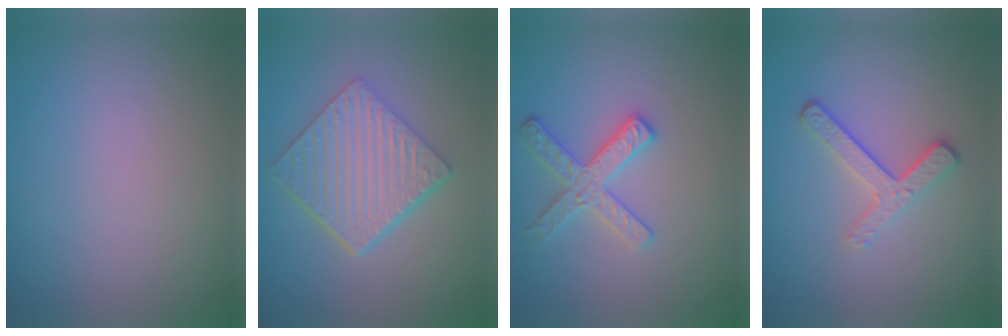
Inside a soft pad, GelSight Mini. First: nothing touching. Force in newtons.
{"total": 6.6, "press": 4.6, "slide": 4.7}
{"total": 2.9, "press": 2.8, "slide": 0.6}
{"total": 3.4, "press": 2.5, "slide": 2.3}